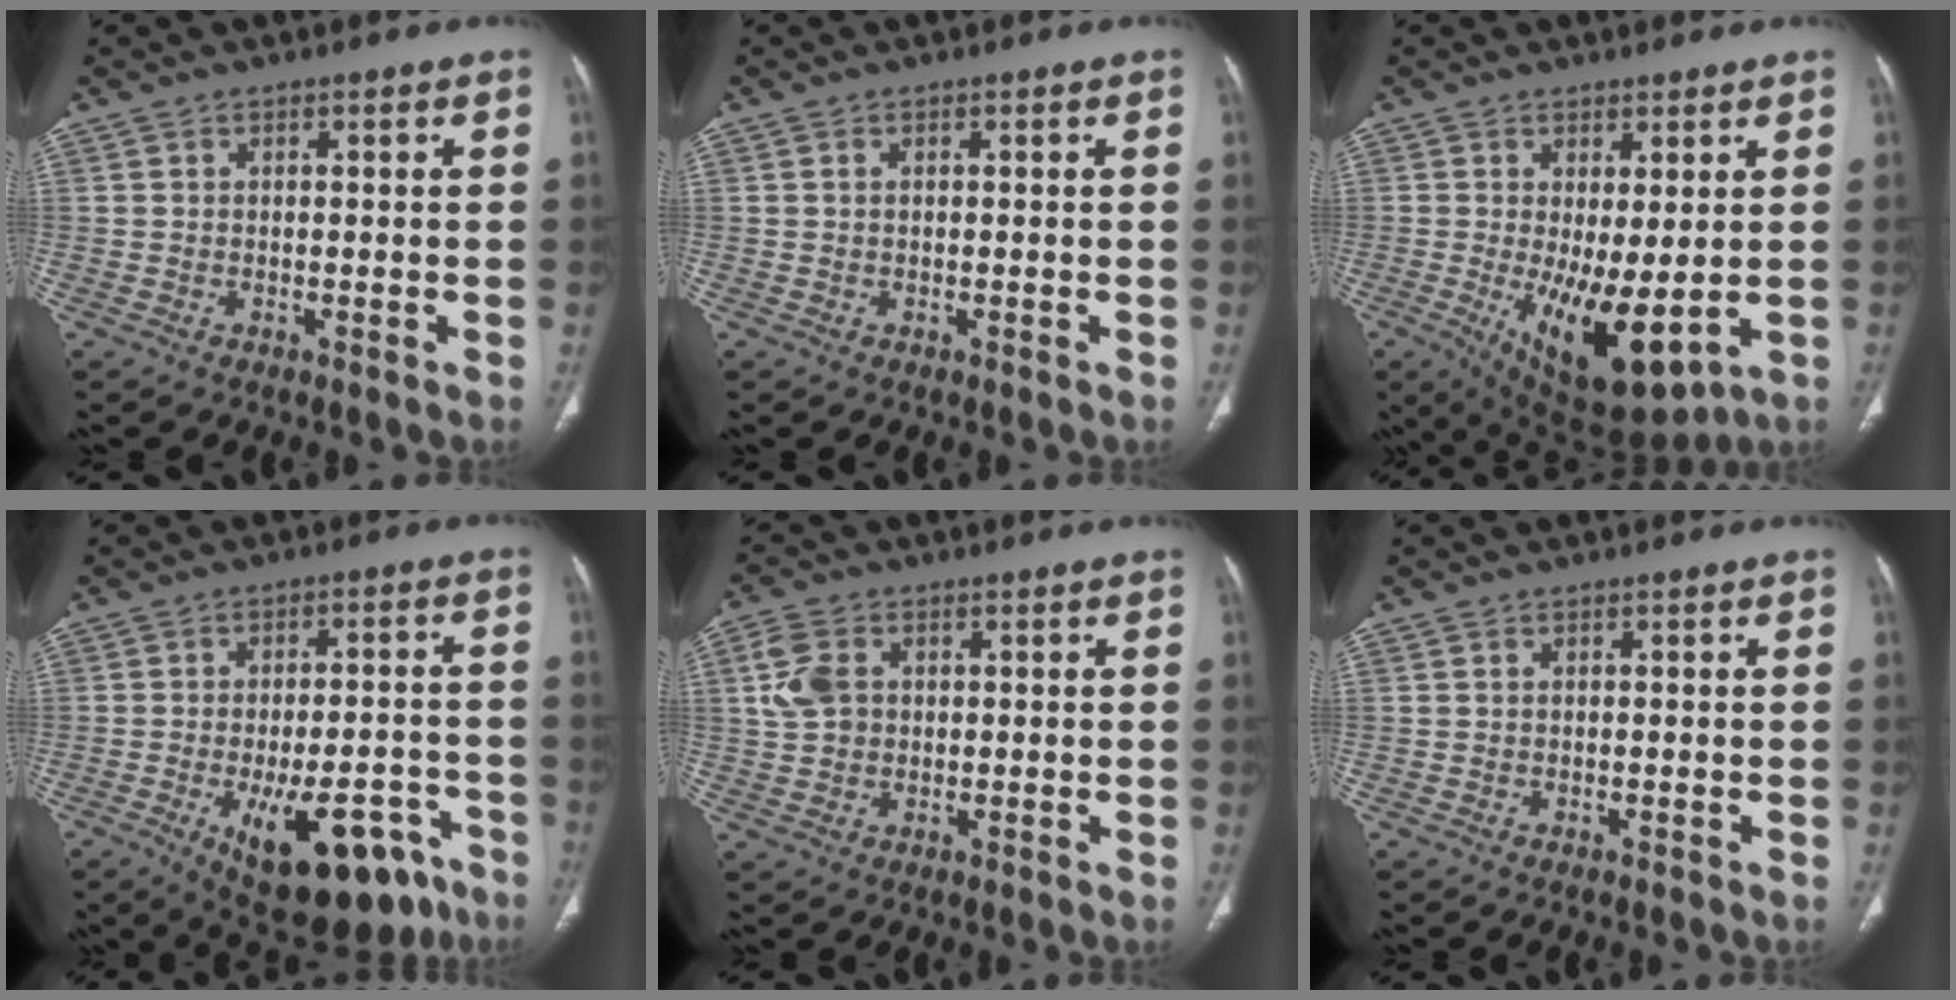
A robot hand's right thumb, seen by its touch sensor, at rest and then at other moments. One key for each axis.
{"total": 0.5, "fx": 0.2, "fy": 0.3, "fz": 0.4, "tx": -0.011, "ty": 0.005, "tz": 0.004}
{"total": 12.6, "fx": -1.7, "fy": 5.0, "fz": 11.5, "tx": -0.182, "ty": -0.028, "tz": -0.005}
{"total": 18.3, "fx": -9.3, "fy": 8.1, "fz": 13.5, "tx": -0.144, "ty": 0.037, "tz": -0.118}
{"total": 6.2, "fx": 1.3, "fy": 4.6, "fz": 3.9, "tx": -0.079, "ty": 0.006, "tz": 0.025}
{"total": 0.0}